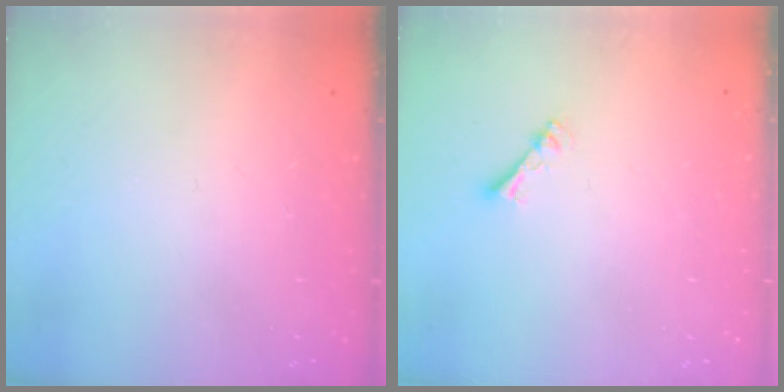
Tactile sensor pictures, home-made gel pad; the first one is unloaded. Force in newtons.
{"total": 2.4, "press": 2.4, "slide": 0.4}